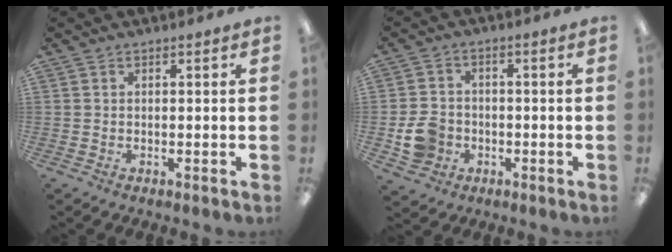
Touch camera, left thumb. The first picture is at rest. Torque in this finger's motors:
{"motor_torque": [-0.07, 0.11, 0.09, -0.08, 0.01]}